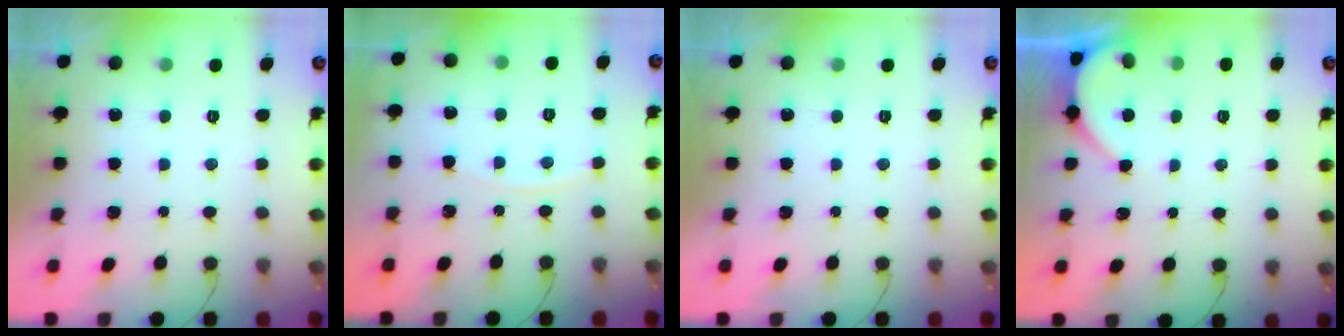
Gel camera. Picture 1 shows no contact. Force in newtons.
{"total": 5.4, "press": 5.3, "slide": 0.7}
{"total": 0.0}
{"total": 2.7, "press": 2.7, "slide": 0.1}